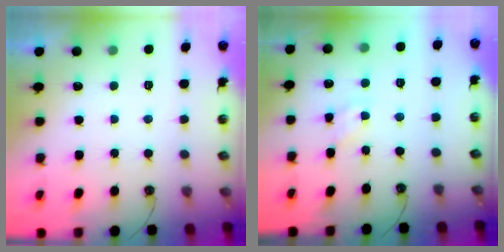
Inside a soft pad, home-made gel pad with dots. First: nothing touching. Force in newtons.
{"total": 1.6, "press": 1.6, "slide": 0.2}